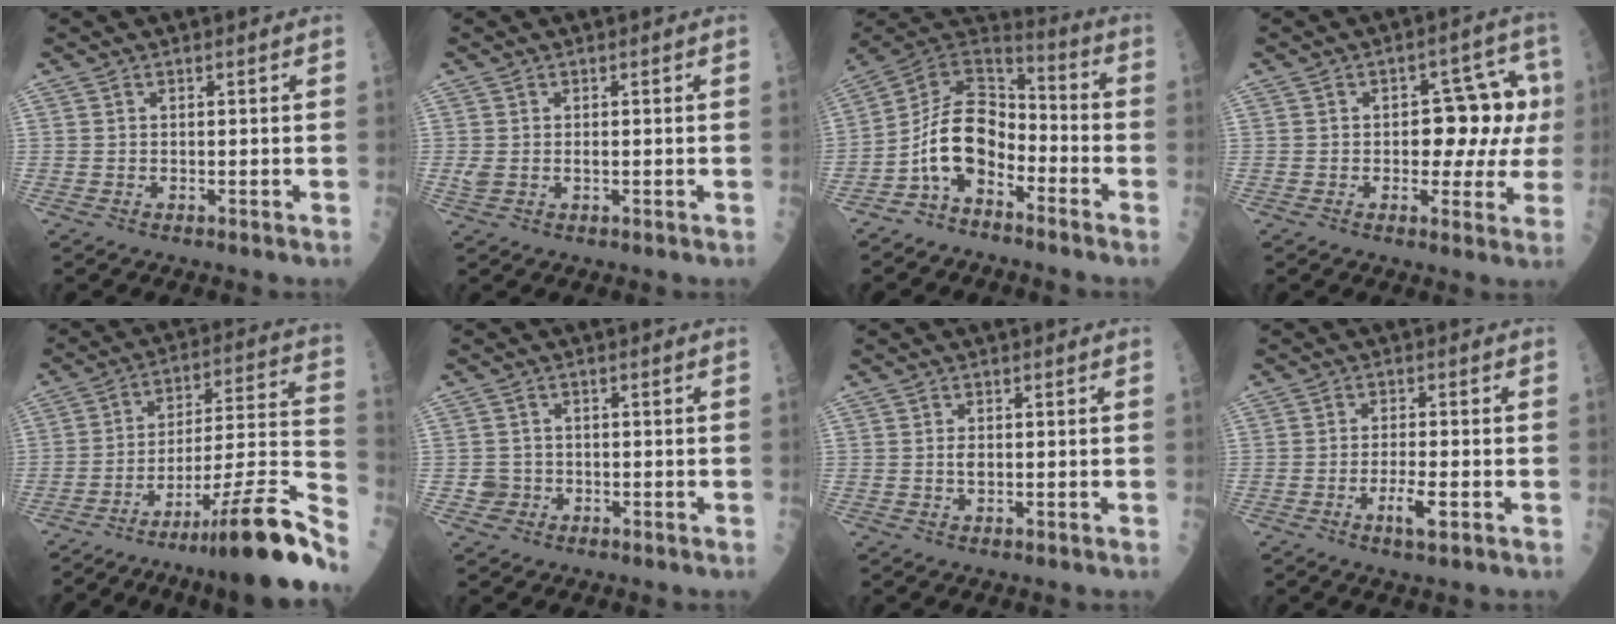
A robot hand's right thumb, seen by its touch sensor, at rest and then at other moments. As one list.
[{"total": 2.2, "force": [-0.1, 1.3, 1.8], "torque": [-0.048, 0.005, 0.001]}, {"total": 13.3, "force": [-5.3, 8.2, 9.1], "torque": [-0.144, 0.078, -0.106]}, {"total": 10.7, "force": [0.5, 6.4, 8.6], "torque": [-0.053, 0.031, 0.004]}, {"total": 25.1, "force": [-16.9, 1.8, 18.5], "torque": [-0.216, 0.091, -0.267]}, {"total": 2.3, "force": [-0.7, 2.2, 0.2], "torque": [0.015, 0.010, -0.014]}, {"total": 1.3, "force": [0.0, 0.7, 1.1], "torque": [-0.019, 0.000, 0.001]}, {"total": 4.1, "force": [-1.6, 0.6, 3.7], "torque": [-0.075, 0.000, -0.029]}]